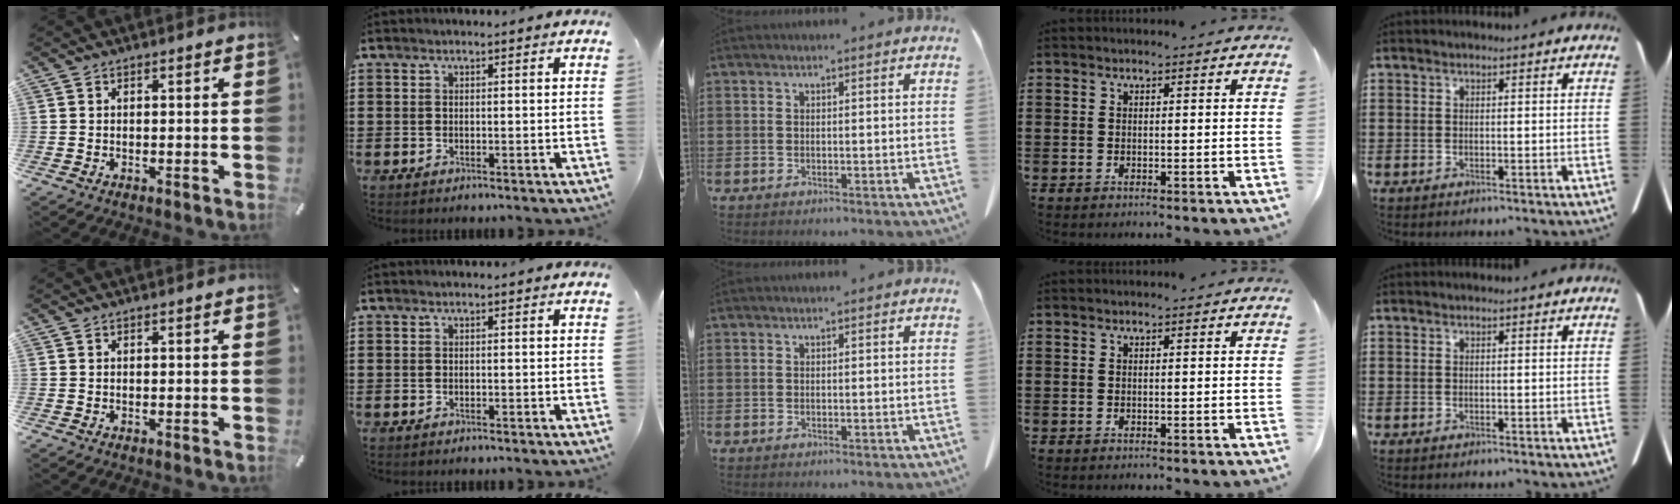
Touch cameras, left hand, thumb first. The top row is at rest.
{}